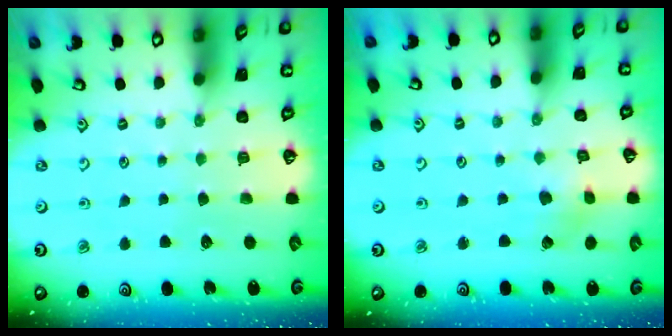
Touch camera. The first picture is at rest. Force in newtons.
{"total": 2.3, "press": 2.3, "slide": 0.3}